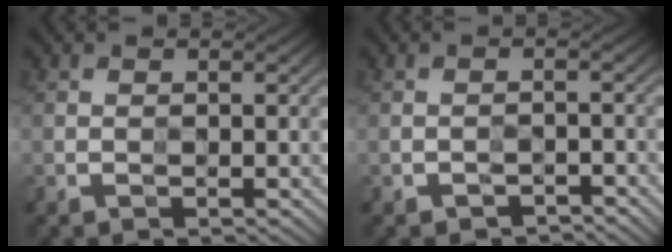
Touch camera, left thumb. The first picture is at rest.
{"total": 1.9, "force": [-1.7, 0.7, 0.6], "torque": [-0.004, 0.003, -0.025]}